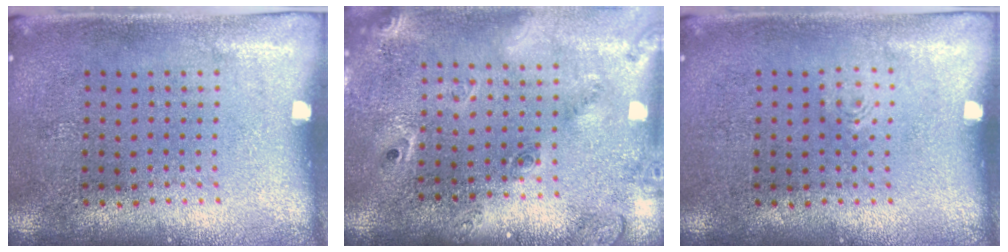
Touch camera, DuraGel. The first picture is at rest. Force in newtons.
{"total": 2.4, "press": 1.7, "slide": 1.6}
{"total": 0.5, "press": 0.5, "slide": 0.1}